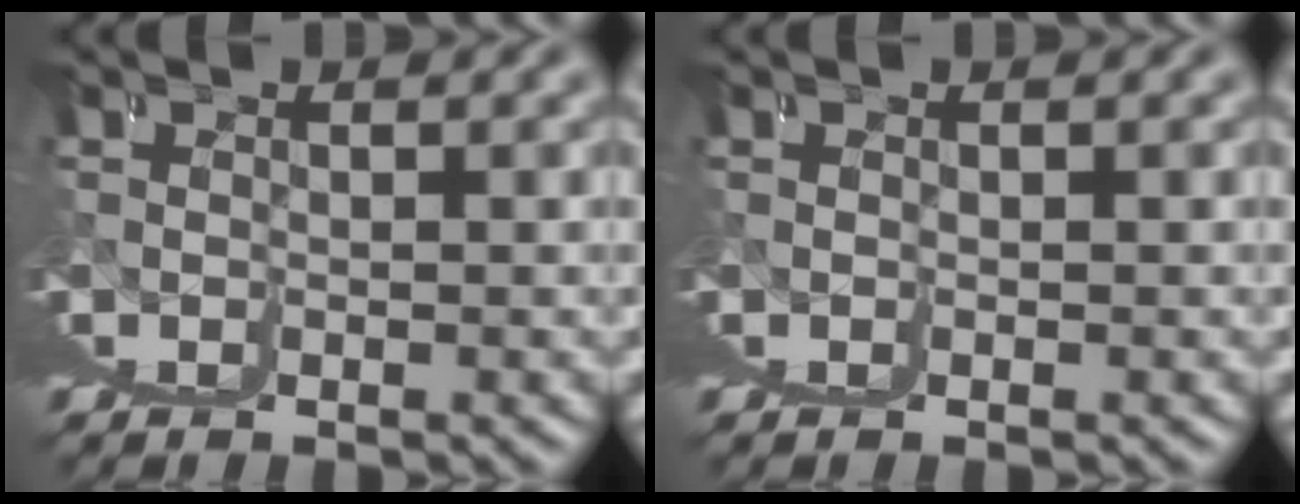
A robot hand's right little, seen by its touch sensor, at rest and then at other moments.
{"total": 0.0}